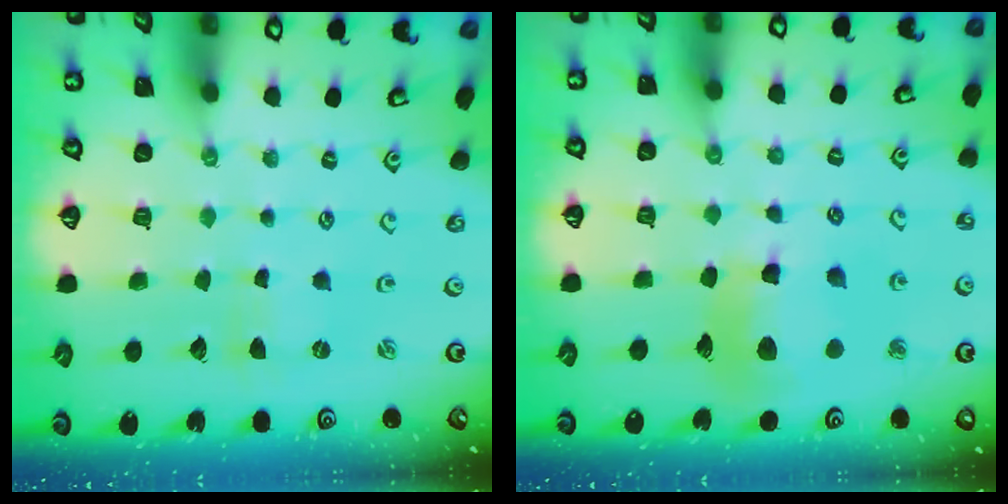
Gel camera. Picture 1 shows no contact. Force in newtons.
{"total": 13.6, "press": 13.6, "slide": 1.4}